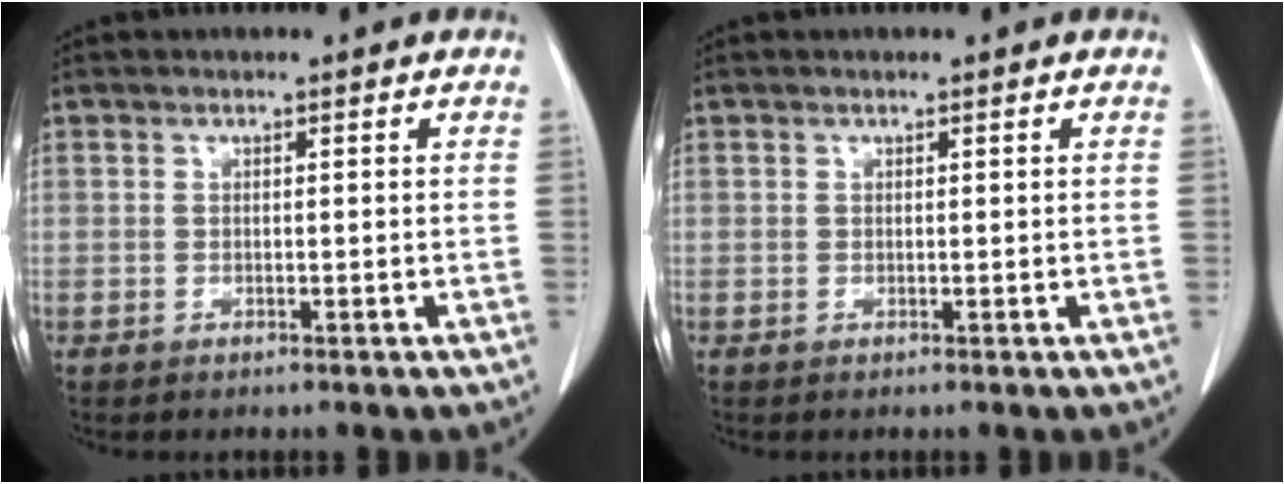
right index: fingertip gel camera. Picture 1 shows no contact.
{"total": 0.0}